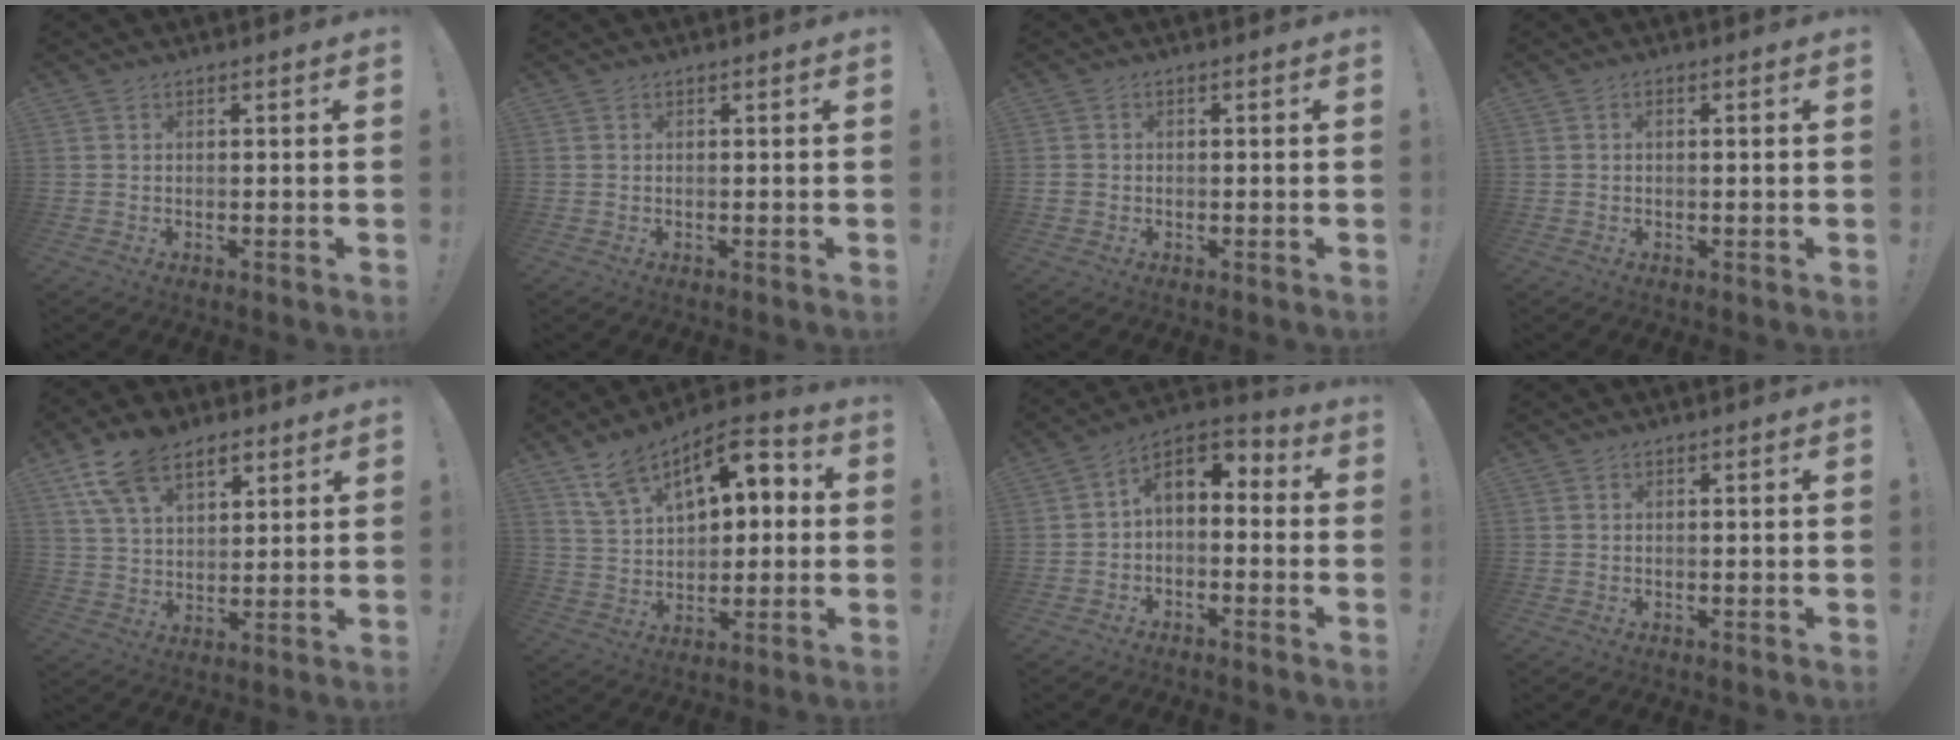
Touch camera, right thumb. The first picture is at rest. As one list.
[{"total": 0.0}, {"total": 1.4, "force": [-0.3, 1.2, 0.4], "torque": [-0.008, 0.004, -0.005]}, {"total": 1.1, "force": [-0.3, 0.2, 1.0], "torque": [-0.021, 0.003, -0.005]}, {"total": 13.8, "force": [8.2, 8.0, 7.6], "torque": [-0.125, -0.031, 0.153]}, {"total": 13.9, "force": [6.5, 8.4, 8.9], "torque": [-0.132, -0.029, 0.113]}, {"total": 6.1, "force": [0.0, 4.2, 4.4], "torque": [-0.067, 0.005, 0.008]}, {"total": 0.0}]